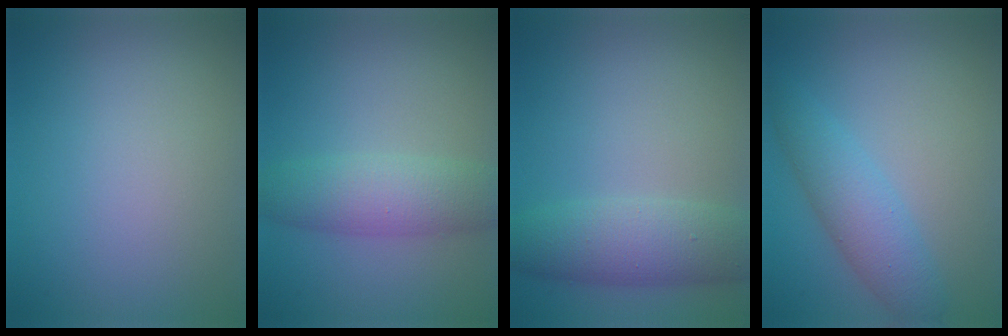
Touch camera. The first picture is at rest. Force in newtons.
{"total": 4.7, "press": 4.7, "slide": 0.1}
{"total": 5.2, "press": 5.2, "slide": 0.1}
{"total": 3.8, "press": 3.8, "slide": 0.0}